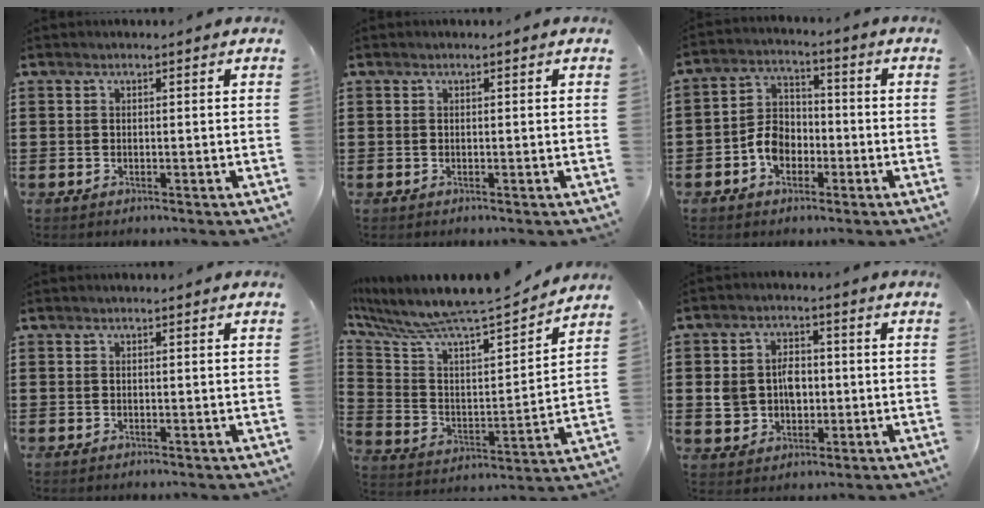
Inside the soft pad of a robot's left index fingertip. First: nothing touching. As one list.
[{"total": 0.0}, {"total": 5.7, "force": [-2.4, 4.2, 3.1], "torque": [-0.082, 0.009, -0.051]}, {"total": 0.0}, {"total": 7.5, "force": [7.1, -0.1, 2.3], "torque": [-0.085, -0.072, 0.109]}, {"total": 5.9, "force": [0.0, 4.7, 3.6], "torque": [-0.079, 0.008, -0.005]}]